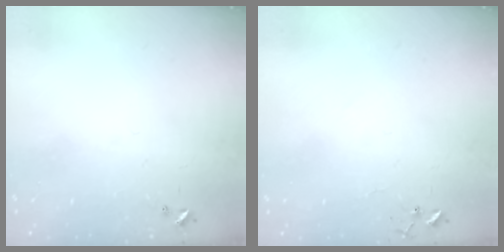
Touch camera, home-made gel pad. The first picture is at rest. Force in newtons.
{"total": 5.7, "press": 5.7, "slide": 0.5}